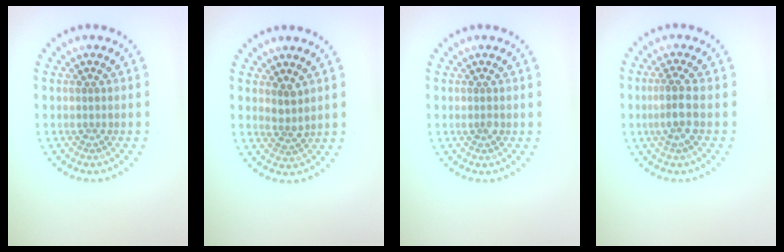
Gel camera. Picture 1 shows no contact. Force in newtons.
{"total": 1.6, "press": 1.3, "slide": 0.9}
{"total": 0.7, "press": 0.6, "slide": 0.2}
{"total": 2.2, "press": 1.9, "slide": 1.2}